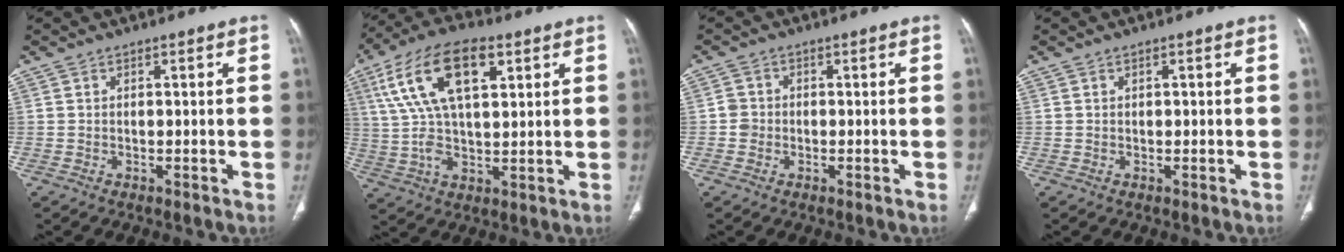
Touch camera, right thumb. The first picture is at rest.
{"total": 17.5, "force": [6.8, 8.2, 13.9], "torque": [-0.255, 0.003, 0.122]}
{"total": 2.1, "force": [-0.4, 2.0, 0.4], "torque": [0.004, 0.008, -0.009]}
{"total": 0.5, "force": [0.2, 0.3, 0.3], "torque": [0.000, -0.001, 0.004]}